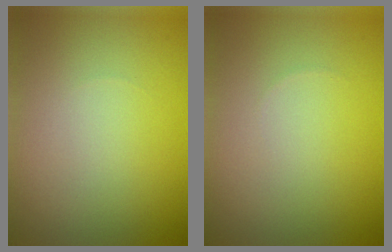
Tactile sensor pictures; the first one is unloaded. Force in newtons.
{"total": 0.0}